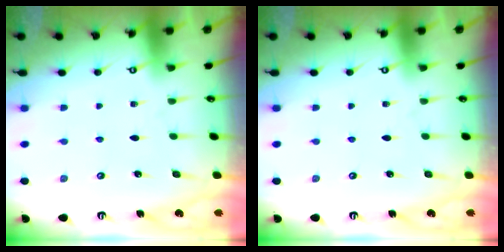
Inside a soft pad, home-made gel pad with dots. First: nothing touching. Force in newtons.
{"total": 0.0}